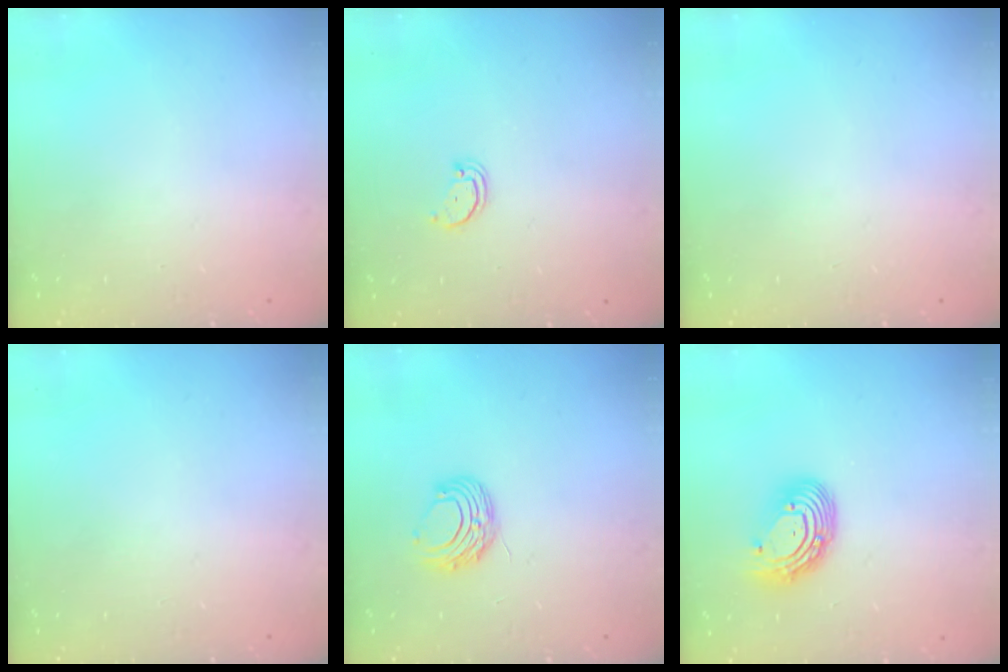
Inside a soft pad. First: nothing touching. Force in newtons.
{"total": 2.1, "press": 2.1, "slide": 0.2}
{"total": 0.0}
{"total": 0.0}
{"total": 7.6, "press": 7.6, "slide": 0.5}
{"total": 10.8, "press": 10.8, "slide": 1.0}